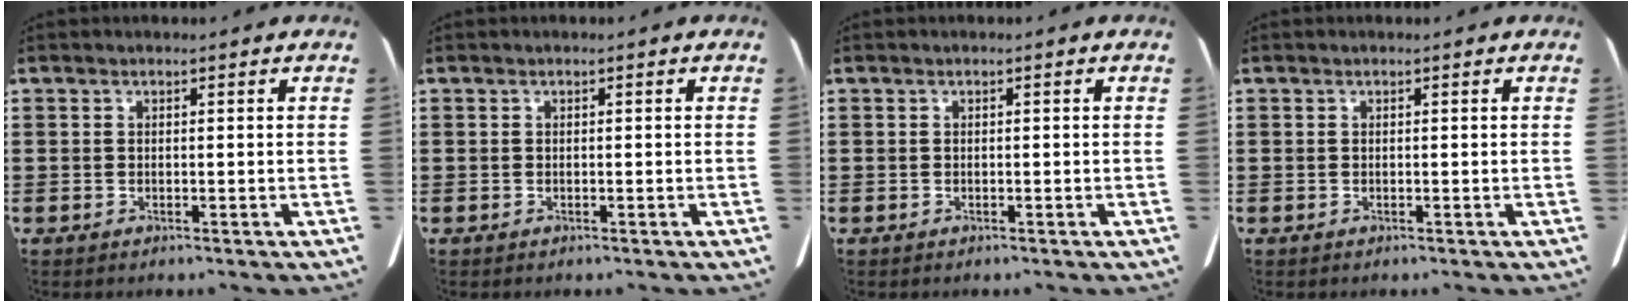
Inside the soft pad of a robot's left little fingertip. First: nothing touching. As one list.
[{"total": 0.0}, {"total": 0.0}, {"total": 0.0}]